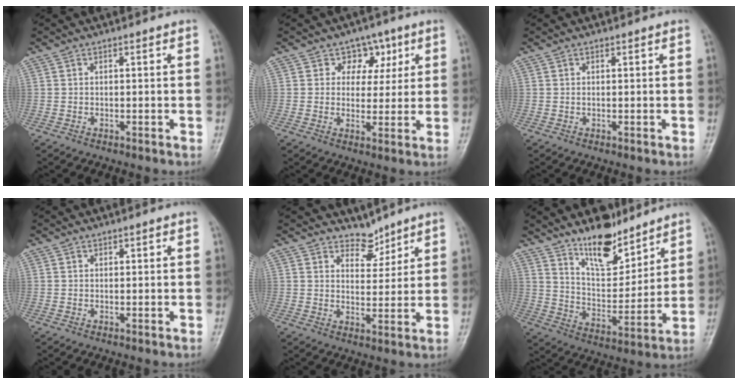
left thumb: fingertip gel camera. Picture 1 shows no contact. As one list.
[{"total": 6.2, "force": [2.8, 5.1, 1.9], "torque": [0.016, -0.004, 0.037]}, {"total": 0.0}, {"total": 0.5, "force": [0.3, 0.4, 0.3], "torque": [0.001, -0.001, 0.004]}, {"total": 4.5, "force": [3.9, 2.2, 0.4], "torque": [0.019, -0.033, 0.067]}, {"total": 12.1, "force": [9.5, 4.7, 5.9], "torque": [-0.071, -0.078, 0.174]}]